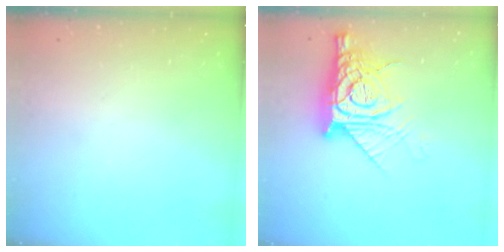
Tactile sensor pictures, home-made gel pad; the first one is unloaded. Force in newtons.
{"total": 14.8, "press": 14.7, "slide": 1.3}